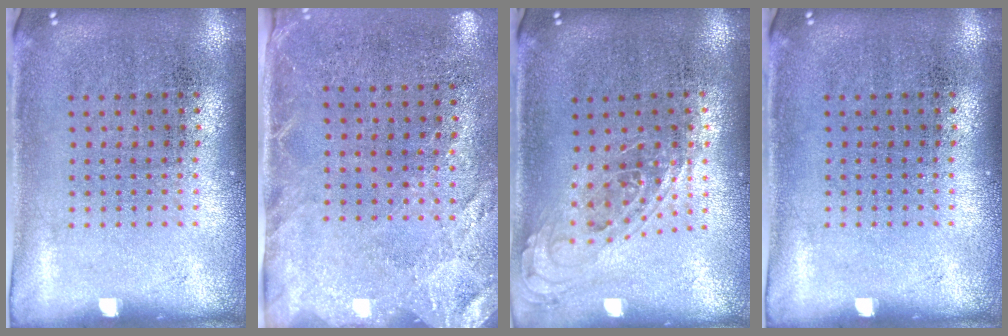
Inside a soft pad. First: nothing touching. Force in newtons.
{"total": 2.6, "press": 2.0, "slide": 1.6}
{"total": 0.7, "press": 0.7, "slide": 0.2}
{"total": 0.0}